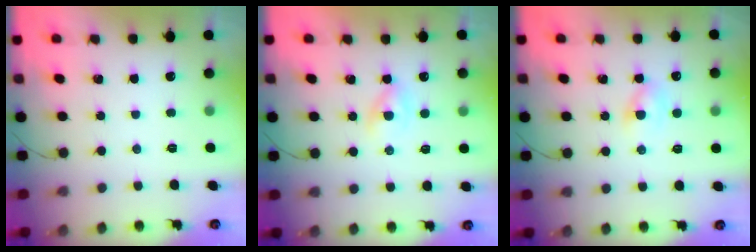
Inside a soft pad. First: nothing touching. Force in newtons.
{"total": 2.2, "press": 2.0, "slide": 1.0}
{"total": 2.4, "press": 2.2, "slide": 1.0}